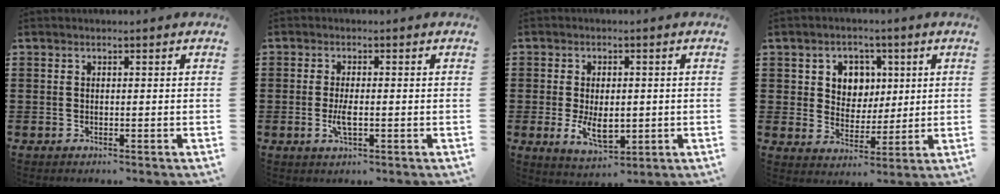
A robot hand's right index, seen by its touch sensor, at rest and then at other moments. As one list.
[{"total": 3.1, "force": [-0.7, 0.9, 2.9], "torque": [-0.065, -0.006, -0.016]}, {"total": 6.2, "force": [-0.6, 3.6, 5.0], "torque": [-0.088, -0.003, -0.015]}, {"total": 5.4, "force": [1.8, 4.8, 1.4], "torque": [-0.046, 0.013, 0.028]}]